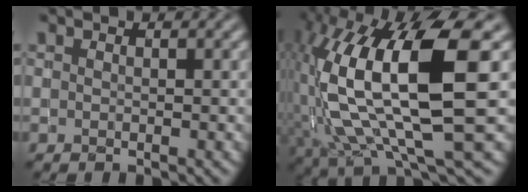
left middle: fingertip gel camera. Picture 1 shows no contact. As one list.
[{"total": 14.5, "force": [1.2, 4.7, 13.6], "torque": [-0.274, -0.005, 0.027]}]